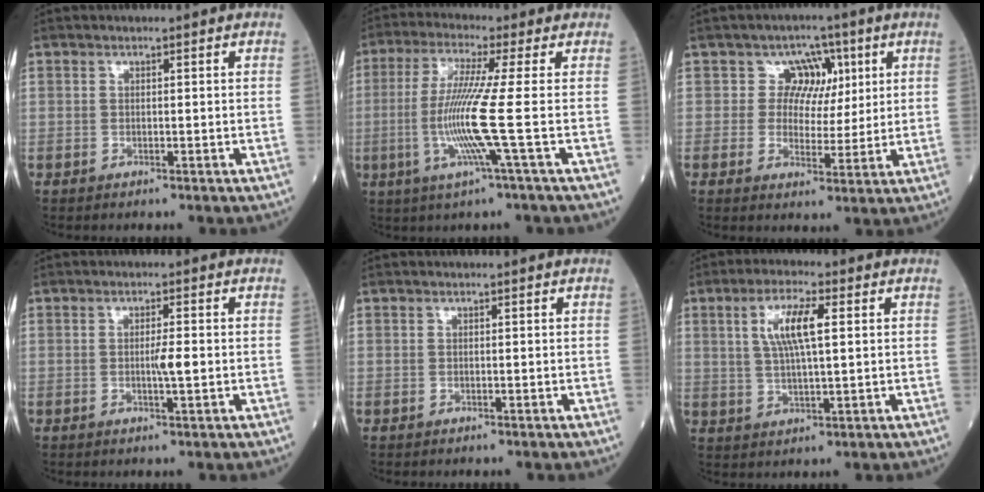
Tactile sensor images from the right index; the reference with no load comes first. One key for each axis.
{"total": 9.9, "fx": -1.6, "fy": -2.0, "fz": 9.5, "tx": -0.203, "ty": -0.017, "tz": -0.035}
{"total": 5.4, "fx": 1.9, "fy": 5.0, "fz": 1.2, "tx": 0.002, "ty": 0.013, "tz": 0.026}
{"total": 2.5, "fx": -0.3, "fy": 0.1, "fz": 2.5, "tx": -0.042, "ty": 0.000, "tz": -0.005}
{"total": 0.0}
{"total": 7.3, "fx": 2.1, "fy": 1.2, "fz": 6.8, "tx": -0.139, "ty": 0.007, "tz": 0.042}